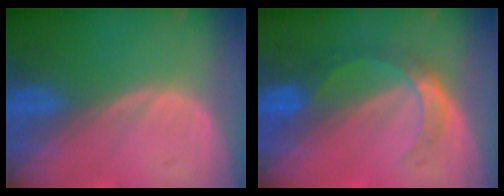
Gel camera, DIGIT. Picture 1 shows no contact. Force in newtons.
{"total": 5.2, "press": 4.7, "slide": 2.3}